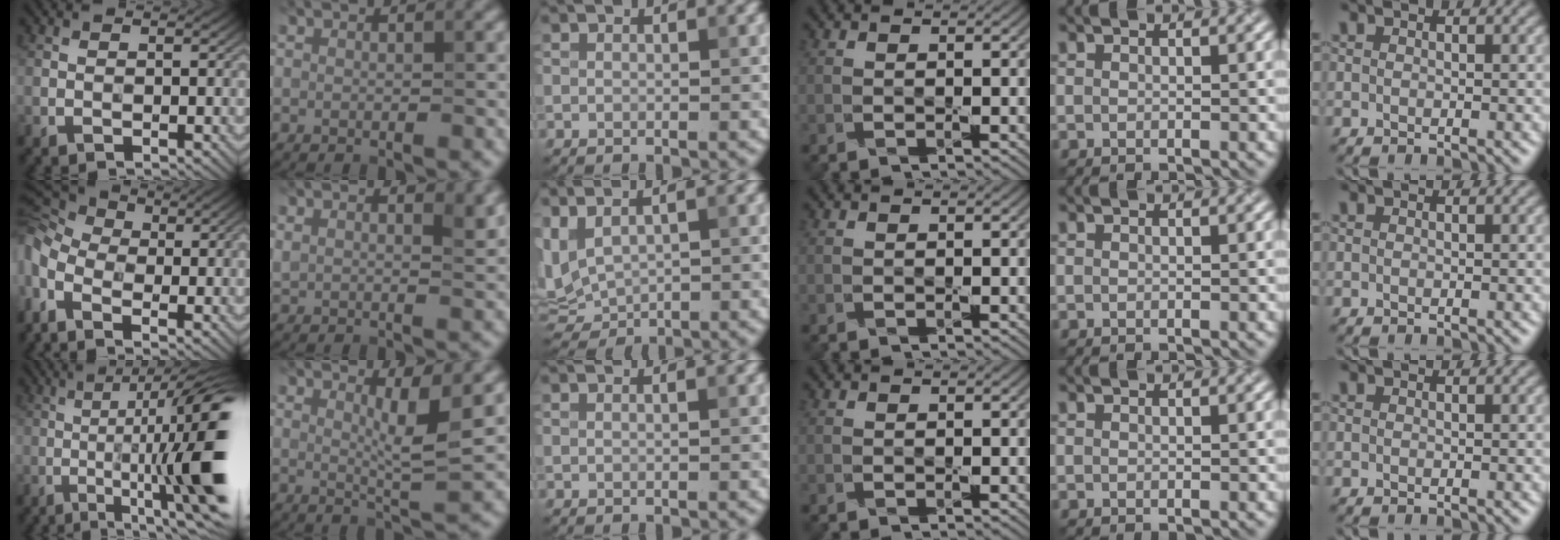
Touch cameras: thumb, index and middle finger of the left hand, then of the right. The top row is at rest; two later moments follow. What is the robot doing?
{"motion": "press", "object": "grip strengthener"}